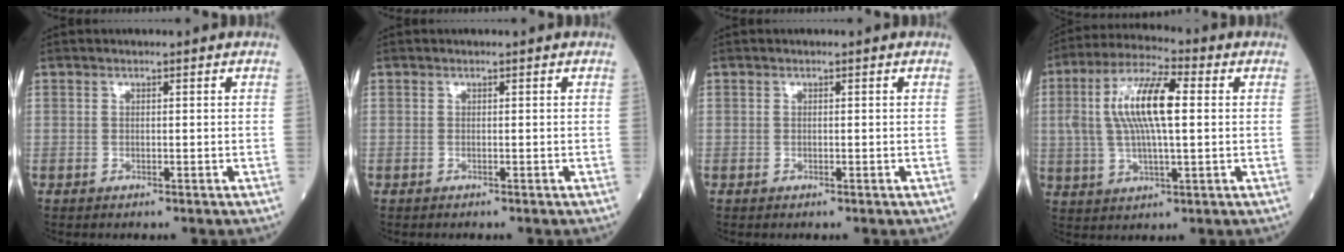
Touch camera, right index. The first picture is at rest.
{"total": 0.0}
{"total": 0.0}
{"total": 12.1, "force": [1.9, 3.0, 11.6], "torque": [-0.237, 0.023, 0.035]}